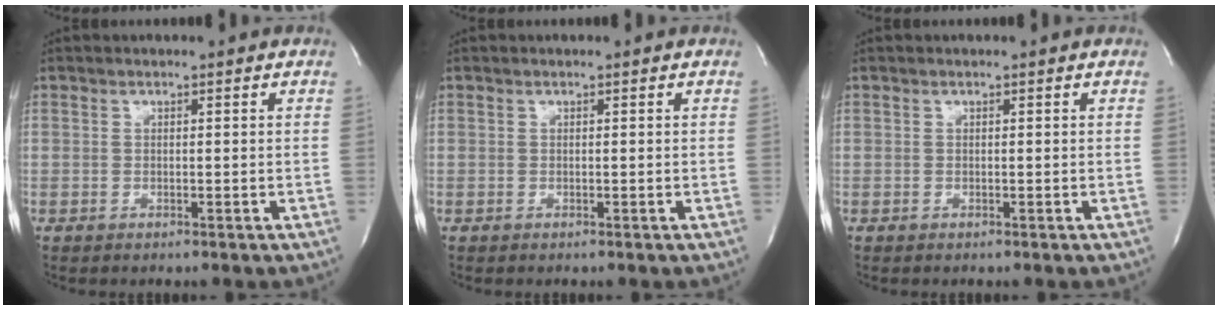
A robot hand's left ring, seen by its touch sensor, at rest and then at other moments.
{"total": 0.0}
{"total": 0.0}